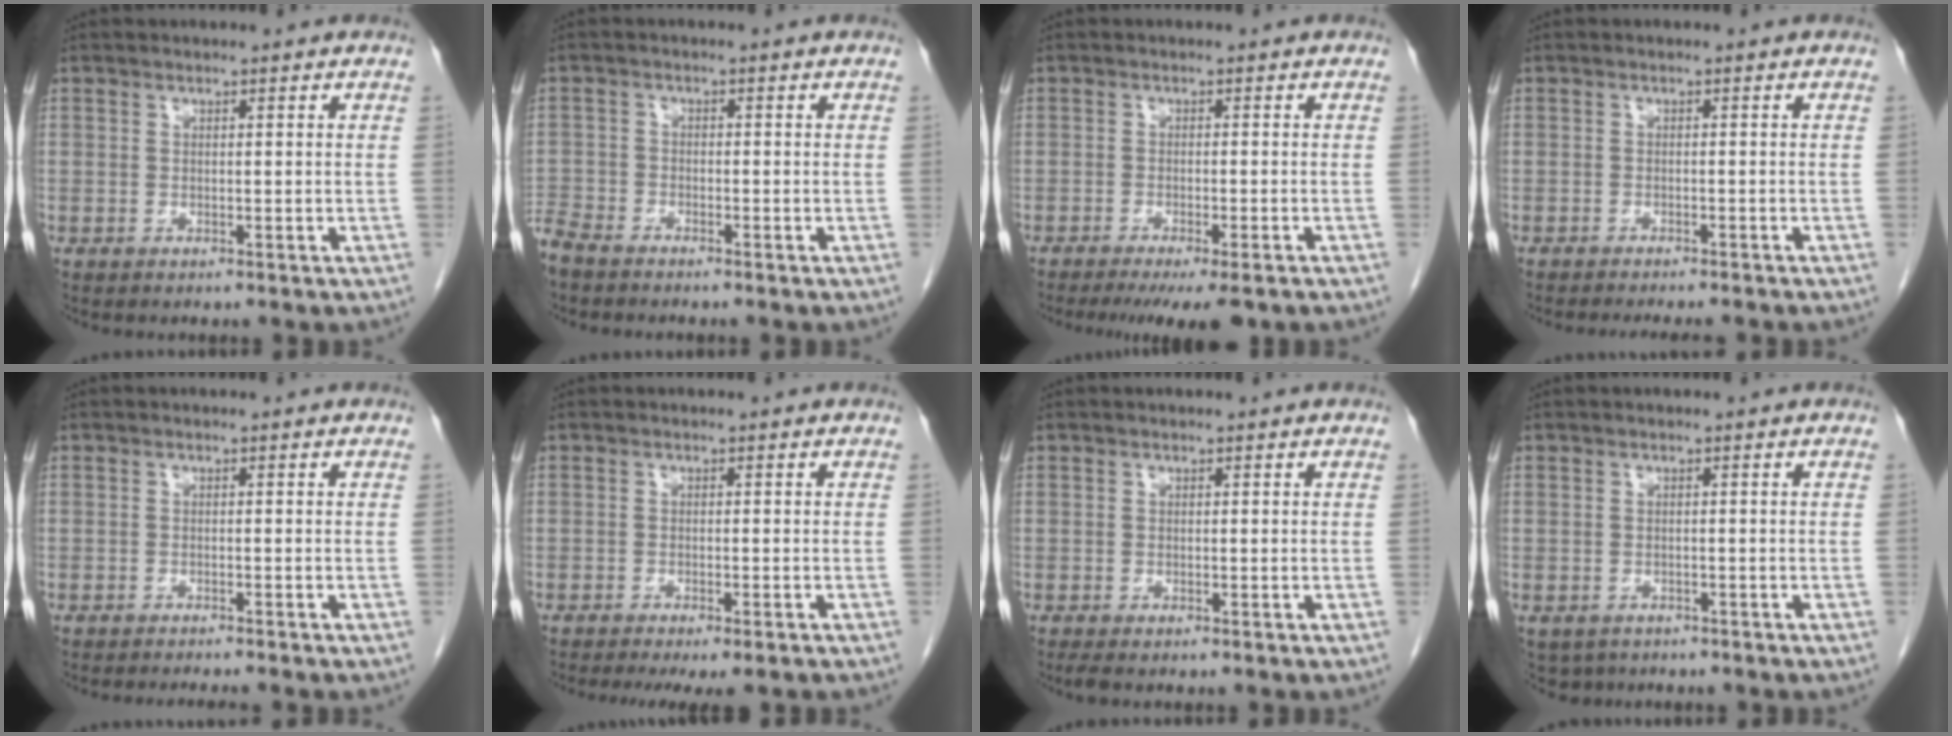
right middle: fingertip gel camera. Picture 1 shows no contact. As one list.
[{"total": 4.5, "force": [-4.1, 1.1, 1.3], "torque": [-0.025, -0.012, -0.082]}, {"total": 8.2, "force": [-6.3, 1.1, 5.1], "torque": [-0.059, -0.014, -0.092]}, {"total": 7.2, "force": [-6.4, 1.1, 3.0], "torque": [-0.032, -0.009, -0.081]}, {"total": 4.3, "force": [-3.9, 0.1, 1.8], "torque": [-0.015, -0.006, -0.052]}, {"total": 7.3, "force": [-5.9, 1.2, 4.1], "torque": [-0.050, -0.011, -0.082]}, {"total": 1.0, "force": [-0.8, 0.1, 0.6], "torque": [-0.012, -0.005, -0.013]}, {"total": 2.9, "force": [-2.2, 1.9, 0.5], "torque": [-0.007, 0.001, -0.031]}]